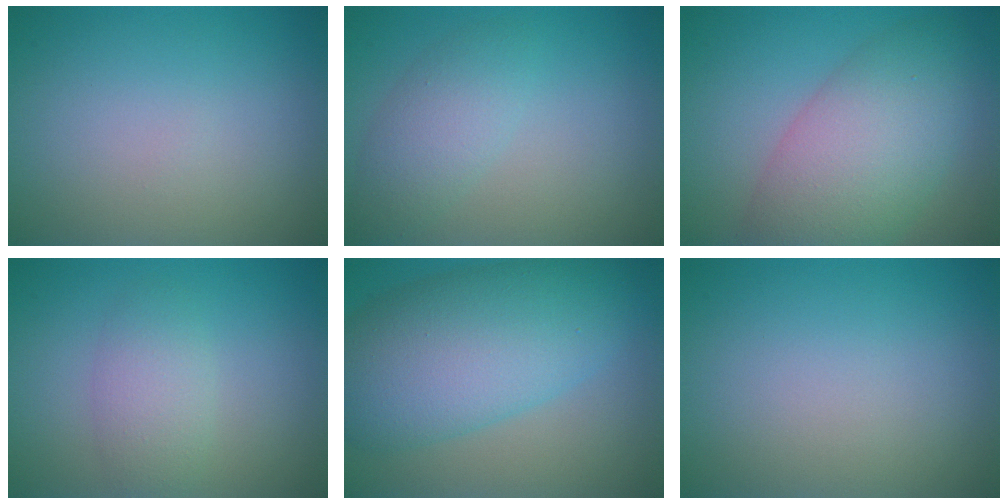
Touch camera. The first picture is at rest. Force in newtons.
{"total": 3.1, "press": 3.1, "slide": 0.1}
{"total": 8.0, "press": 8.0, "slide": 0.5}
{"total": 2.8, "press": 2.8, "slide": 0.1}
{"total": 10.0, "press": 10.0, "slide": 0.2}
{"total": 0.0}